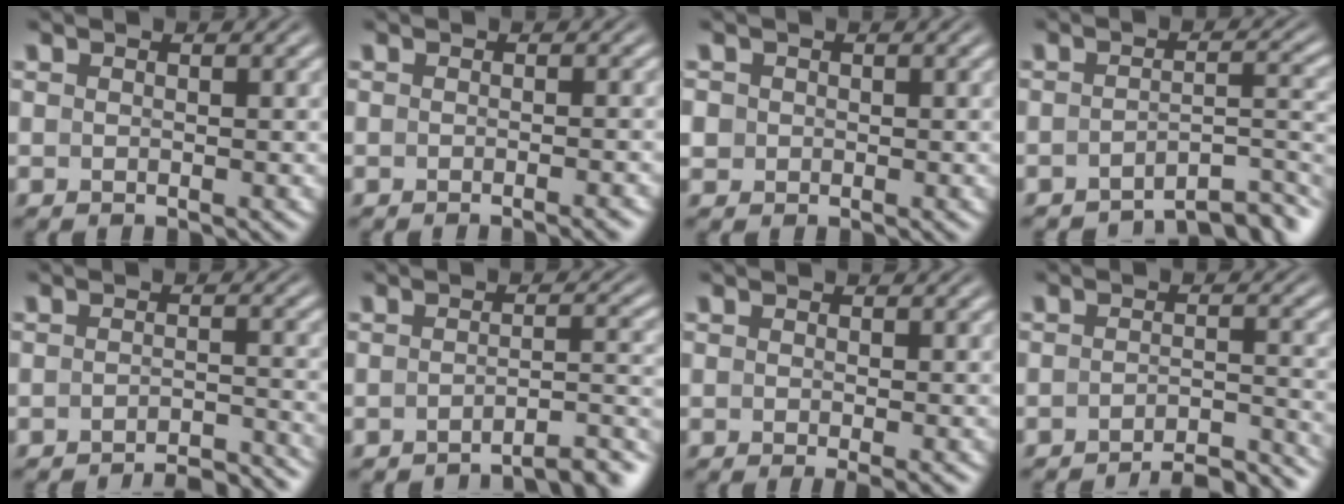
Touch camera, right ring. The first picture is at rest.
{"total": 1.5, "force": [-1.2, -0.3, 0.7], "torque": [-0.007, 0.007, -0.022]}
{"total": 2.3, "force": [-0.3, 2.2, 0.7], "torque": [-0.030, -0.010, -0.002]}
{"total": 6.2, "force": [-5.3, 1.3, 3.0], "torque": [-0.028, -0.008, -0.078]}
{"total": 4.9, "force": [-4.8, 0.4, 0.9], "torque": [-0.007, -0.012, -0.074]}
{"total": 4.6, "force": [-4.2, 0.3, 1.9], "torque": [-0.019, -0.006, -0.066]}
{"total": 2.0, "force": [-1.0, 0.2, 1.7], "torque": [-0.016, -0.009, -0.009]}
{"total": 6.4, "force": [-6.1, 0.7, 1.6], "torque": [-0.010, -0.015, -0.094]}